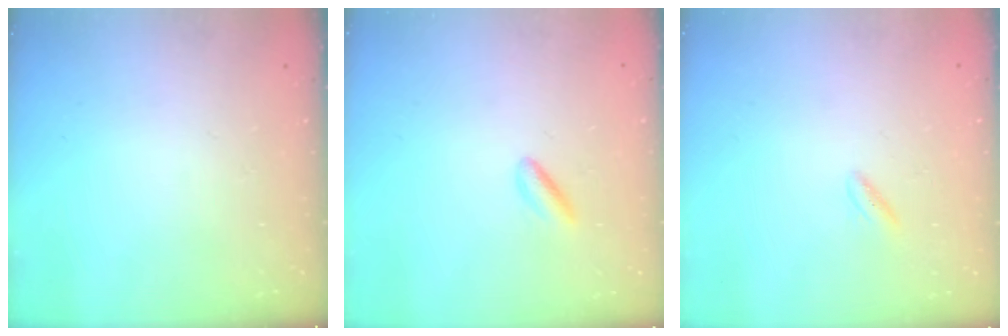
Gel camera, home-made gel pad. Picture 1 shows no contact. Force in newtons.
{"total": 4.2, "press": 4.1, "slide": 1.0}
{"total": 1.3, "press": 1.2, "slide": 0.5}